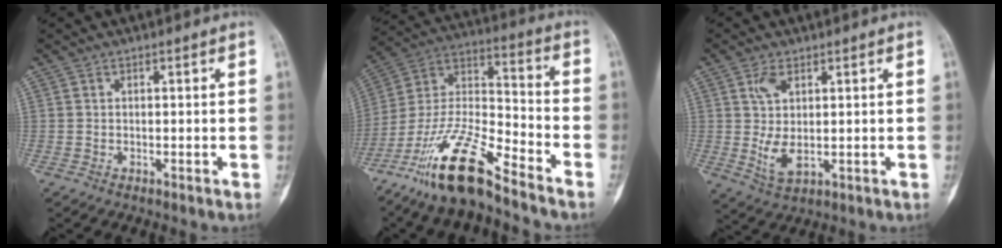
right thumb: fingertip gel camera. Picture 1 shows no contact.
{"total": 17.3, "force": [-12.7, 3.8, 11.1], "torque": [-0.215, 0.073, -0.237]}
{"total": 6.4, "force": [1.2, 3.2, 5.4], "torque": [-0.108, -0.006, 0.031]}